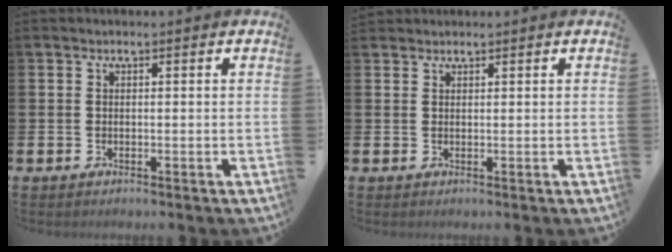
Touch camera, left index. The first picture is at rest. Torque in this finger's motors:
{"motor_torque": [0.22, -0.29, 0.05, 0.12]}